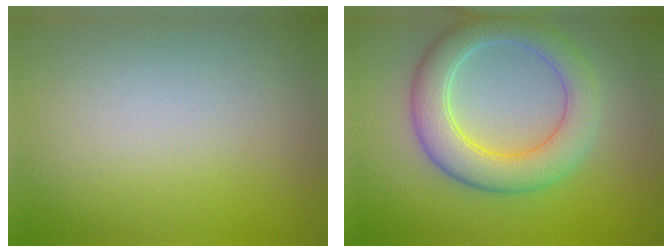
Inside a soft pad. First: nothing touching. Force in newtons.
{"total": 5.7, "press": 5.6, "slide": 0.6}